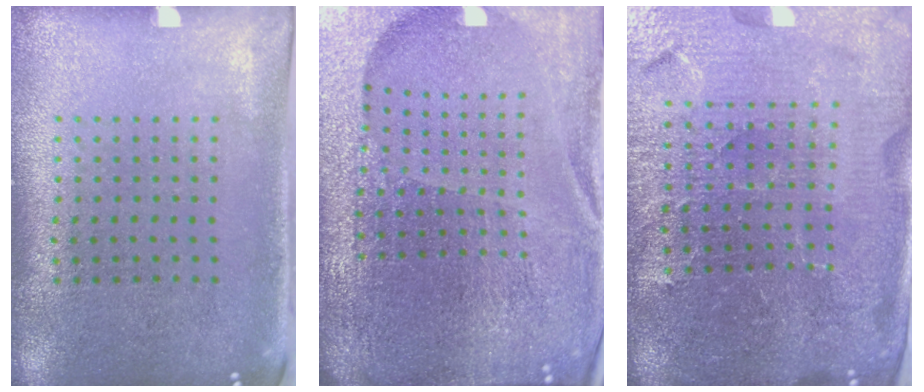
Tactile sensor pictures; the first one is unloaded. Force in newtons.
{"total": 6.7, "press": 5.8, "slide": 3.3}
{"total": 5.3, "press": 4.9, "slide": 2.2}